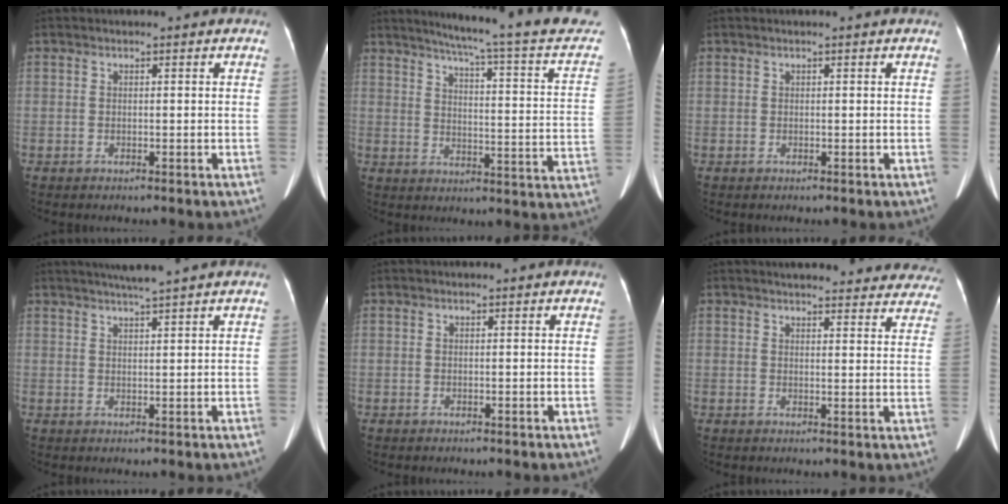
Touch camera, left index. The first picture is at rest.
{"total": 22.5, "force": [19.5, -0.1, 11.1], "torque": [-0.151, -0.059, 0.228]}
{"total": 0.7, "force": [0.6, 0.0, 0.3], "torque": [-0.003, 0.008, 0.010]}
{"total": 4.7, "force": [4.0, -1.1, 2.2], "torque": [-0.035, 0.008, 0.065]}
{"total": 0.0}
{"total": 22.2, "force": [20.5, 5.3, 6.5], "torque": [-0.073, -0.038, 0.222]}